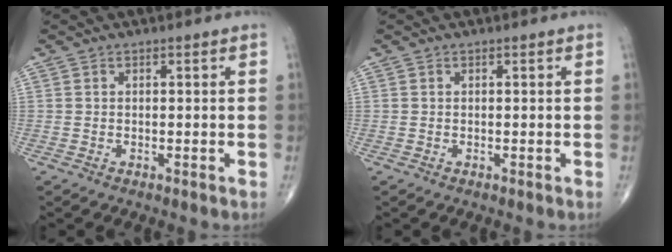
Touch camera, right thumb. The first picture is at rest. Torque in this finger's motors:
{"motor_torque": [-0.02, -0.01, 0.00, 0.00, 0.00]}